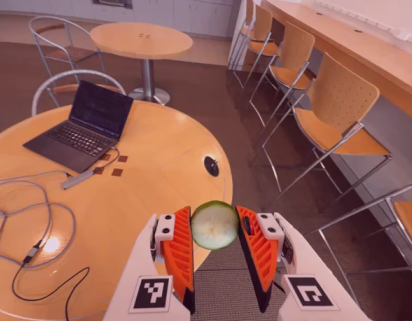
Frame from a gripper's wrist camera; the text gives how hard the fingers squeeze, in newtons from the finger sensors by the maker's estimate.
{"total": 10.0, "left": 10.4, "right": 9.6}